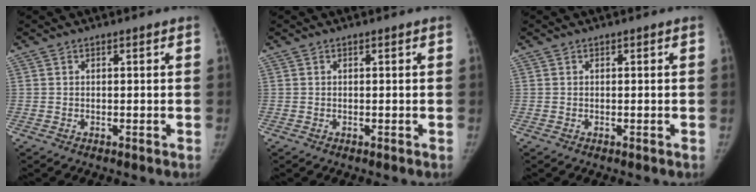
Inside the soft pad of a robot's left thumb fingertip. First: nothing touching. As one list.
[{"total": 0.0}, {"total": 0.0}]